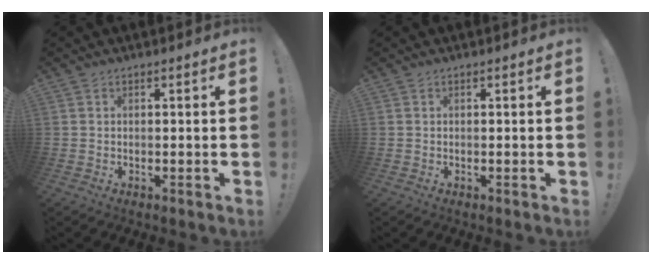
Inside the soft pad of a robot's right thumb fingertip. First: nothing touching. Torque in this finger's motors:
{"motor_torque": [0.00, 0.00, 0.08, -0.15, 0.00]}